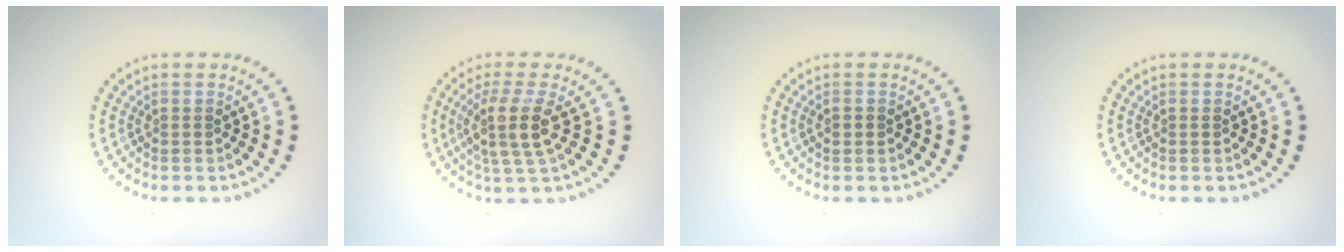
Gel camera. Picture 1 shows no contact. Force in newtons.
{"total": 3.9, "press": 3.1, "slide": 2.3}
{"total": 1.0, "press": 1.0, "slide": 0.0}
{"total": 0.0}